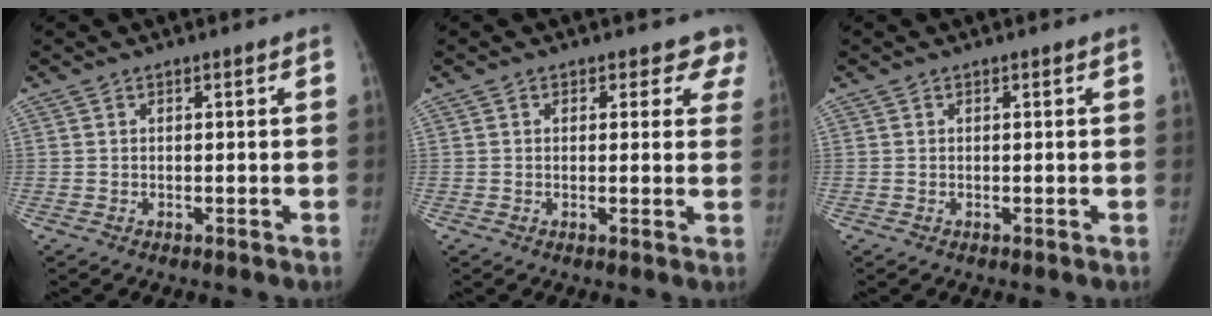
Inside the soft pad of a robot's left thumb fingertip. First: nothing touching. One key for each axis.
{"total": 4.8, "fx": 3.8, "fy": 2.8, "fz": 0.5, "tx": 0.046, "ty": -0.011, "tz": 0.020}
{"total": 0.0}